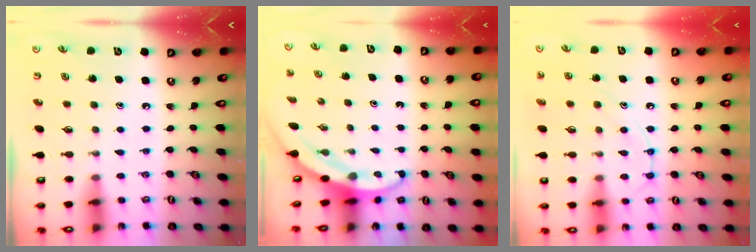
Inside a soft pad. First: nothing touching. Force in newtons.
{"total": 3.5, "press": 3.5, "slide": 0.2}
{"total": 11.6, "press": 11.5, "slide": 1.0}